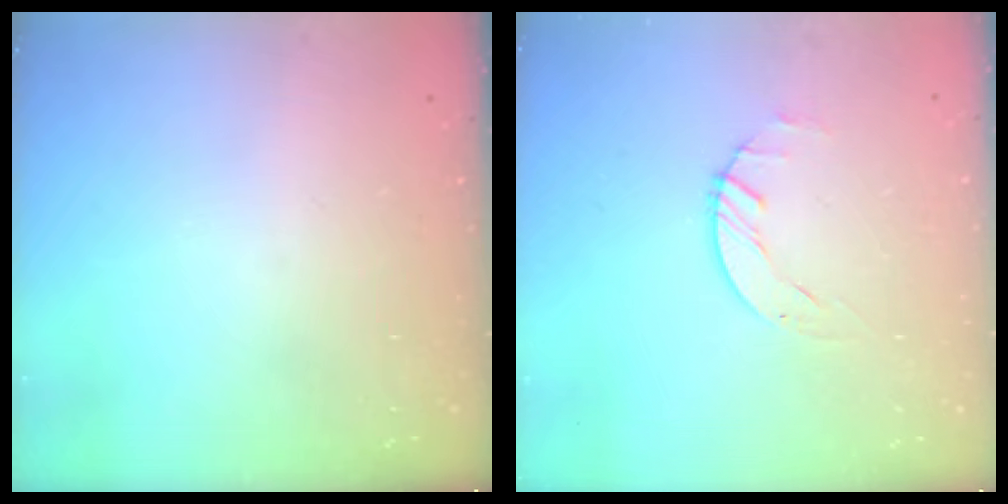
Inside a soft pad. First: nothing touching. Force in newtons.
{"total": 0.6, "press": 0.6, "slide": 0.2}